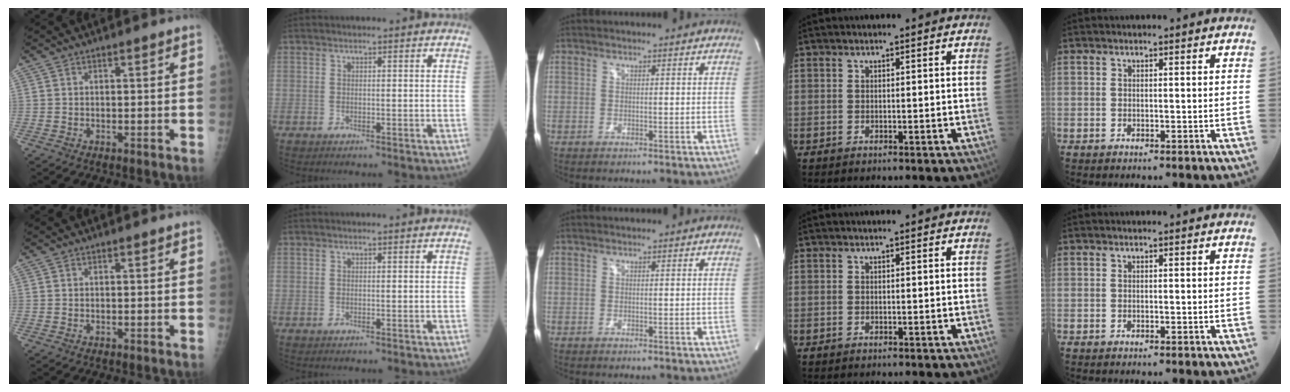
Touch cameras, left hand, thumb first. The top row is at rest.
{}